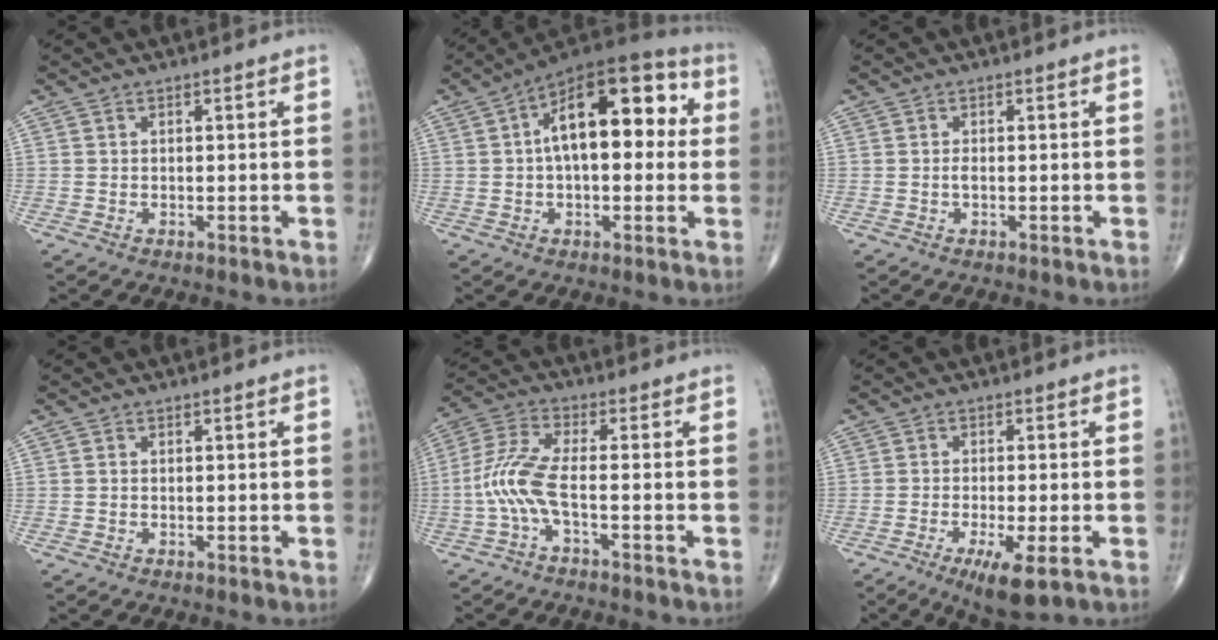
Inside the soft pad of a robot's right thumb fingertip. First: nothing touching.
{"total": 18.7, "force": [3.1, 9.3, 16.0], "torque": [-0.217, 0.039, 0.034]}
{"total": 0.7, "force": [-0.2, 0.2, 0.7], "torque": [-0.016, -0.001, -0.004]}
{"total": 0.0}
{"total": 7.6, "force": [-2.2, 1.6, 7.1], "torque": [-0.184, 0.028, -0.051]}
{"total": 6.9, "force": [-3.1, 1.4, 6.0], "torque": [-0.107, -0.015, -0.050]}